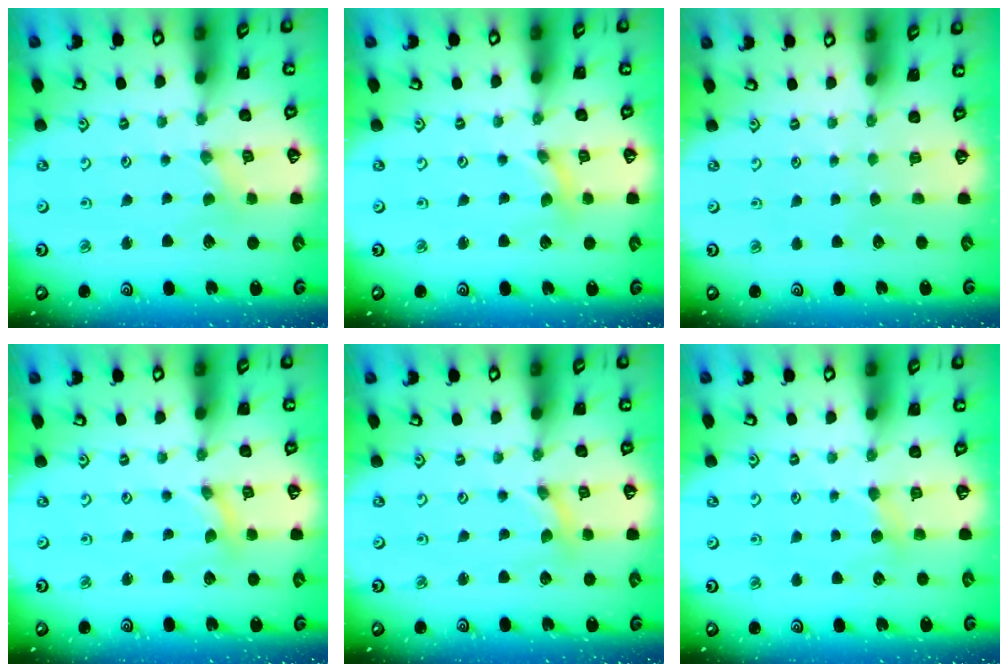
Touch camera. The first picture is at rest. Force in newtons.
{"total": 0.0}
{"total": 0.0}
{"total": 0.0}
{"total": 0.0}
{"total": 3.8, "press": 3.7, "slide": 0.5}